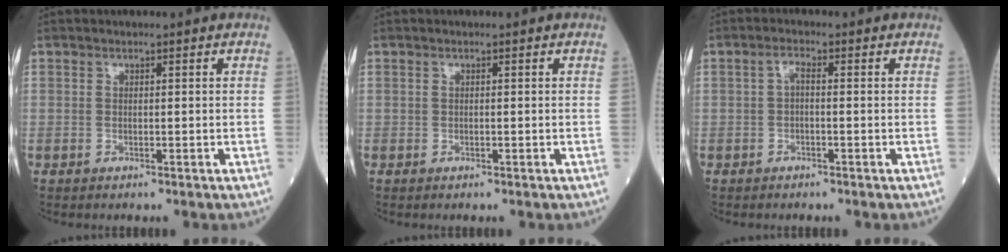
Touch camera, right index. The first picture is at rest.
{"total": 0.0}
{"total": 1.6, "force": [-0.2, 0.4, 1.6], "torque": [-0.029, 0.004, -0.005]}